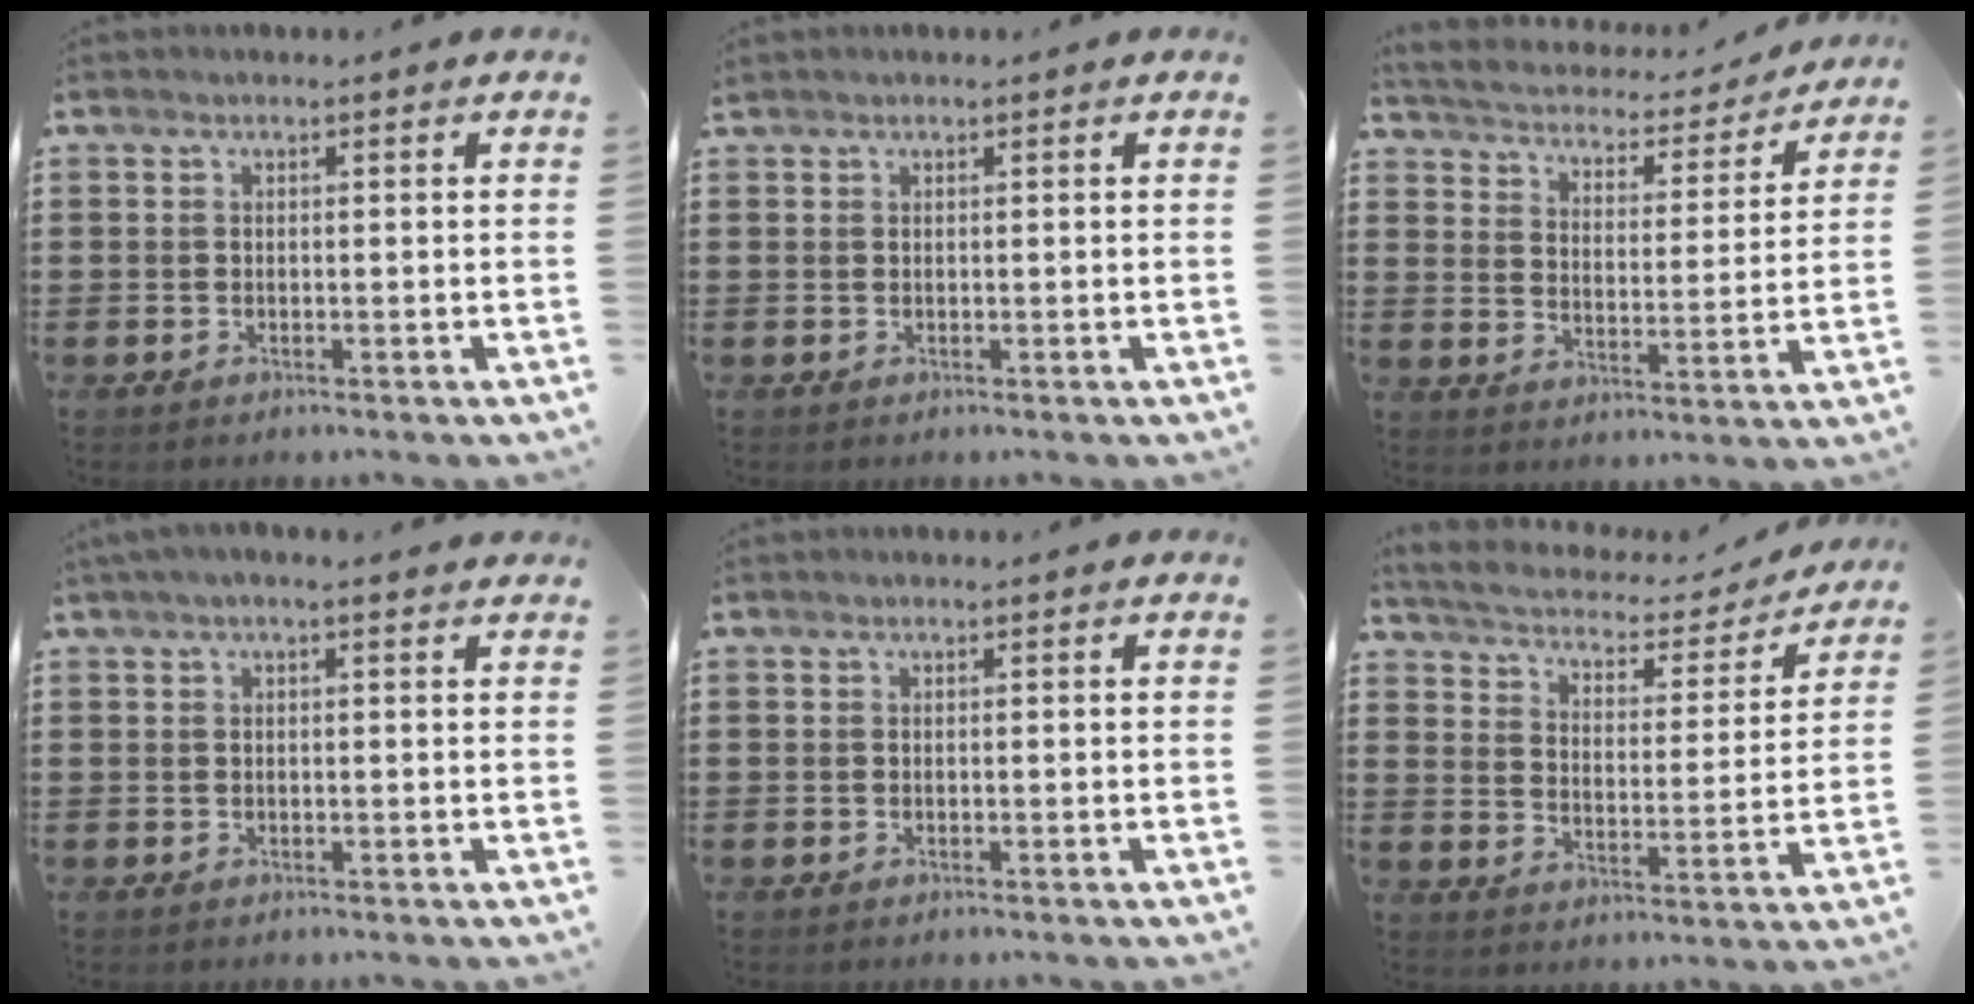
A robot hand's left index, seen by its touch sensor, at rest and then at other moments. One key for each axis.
{"total": 0.0}
{"total": 3.2, "fx": 3.1, "fy": 0.4, "fz": 0.2, "tx": -0.027, "ty": -0.027, "tz": 0.045}
{"total": 1.1, "fx": 0.4, "fy": 0.4, "fz": 0.9, "tx": -0.018, "ty": 0.003, "tz": 0.007}
{"total": 0.0}
{"total": 3.0, "fx": 2.8, "fy": 0.7, "fz": 0.7, "tx": -0.034, "ty": -0.024, "tz": 0.038}